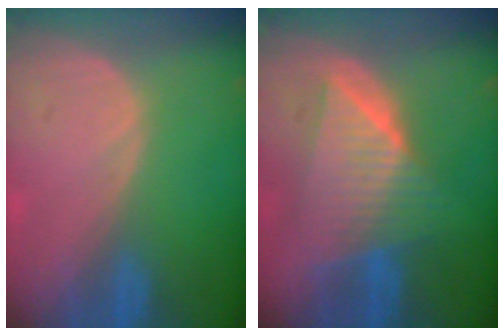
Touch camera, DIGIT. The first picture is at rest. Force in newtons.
{"total": 8.8, "press": 8.8, "slide": 0.5}